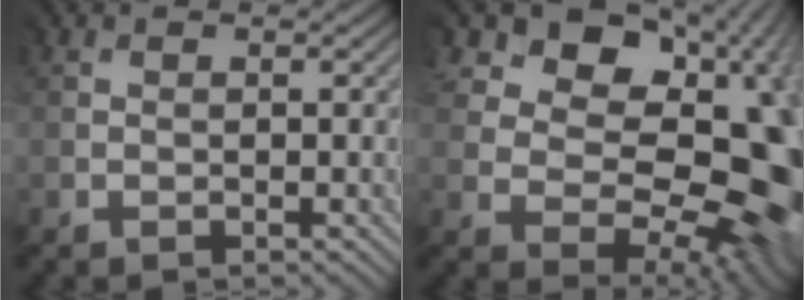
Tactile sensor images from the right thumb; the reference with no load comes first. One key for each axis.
{"total": 14.8, "fx": 4.5, "fy": 10.4, "fz": 9.5, "tx": -0.109, "ty": 0.015, "tz": 0.086}